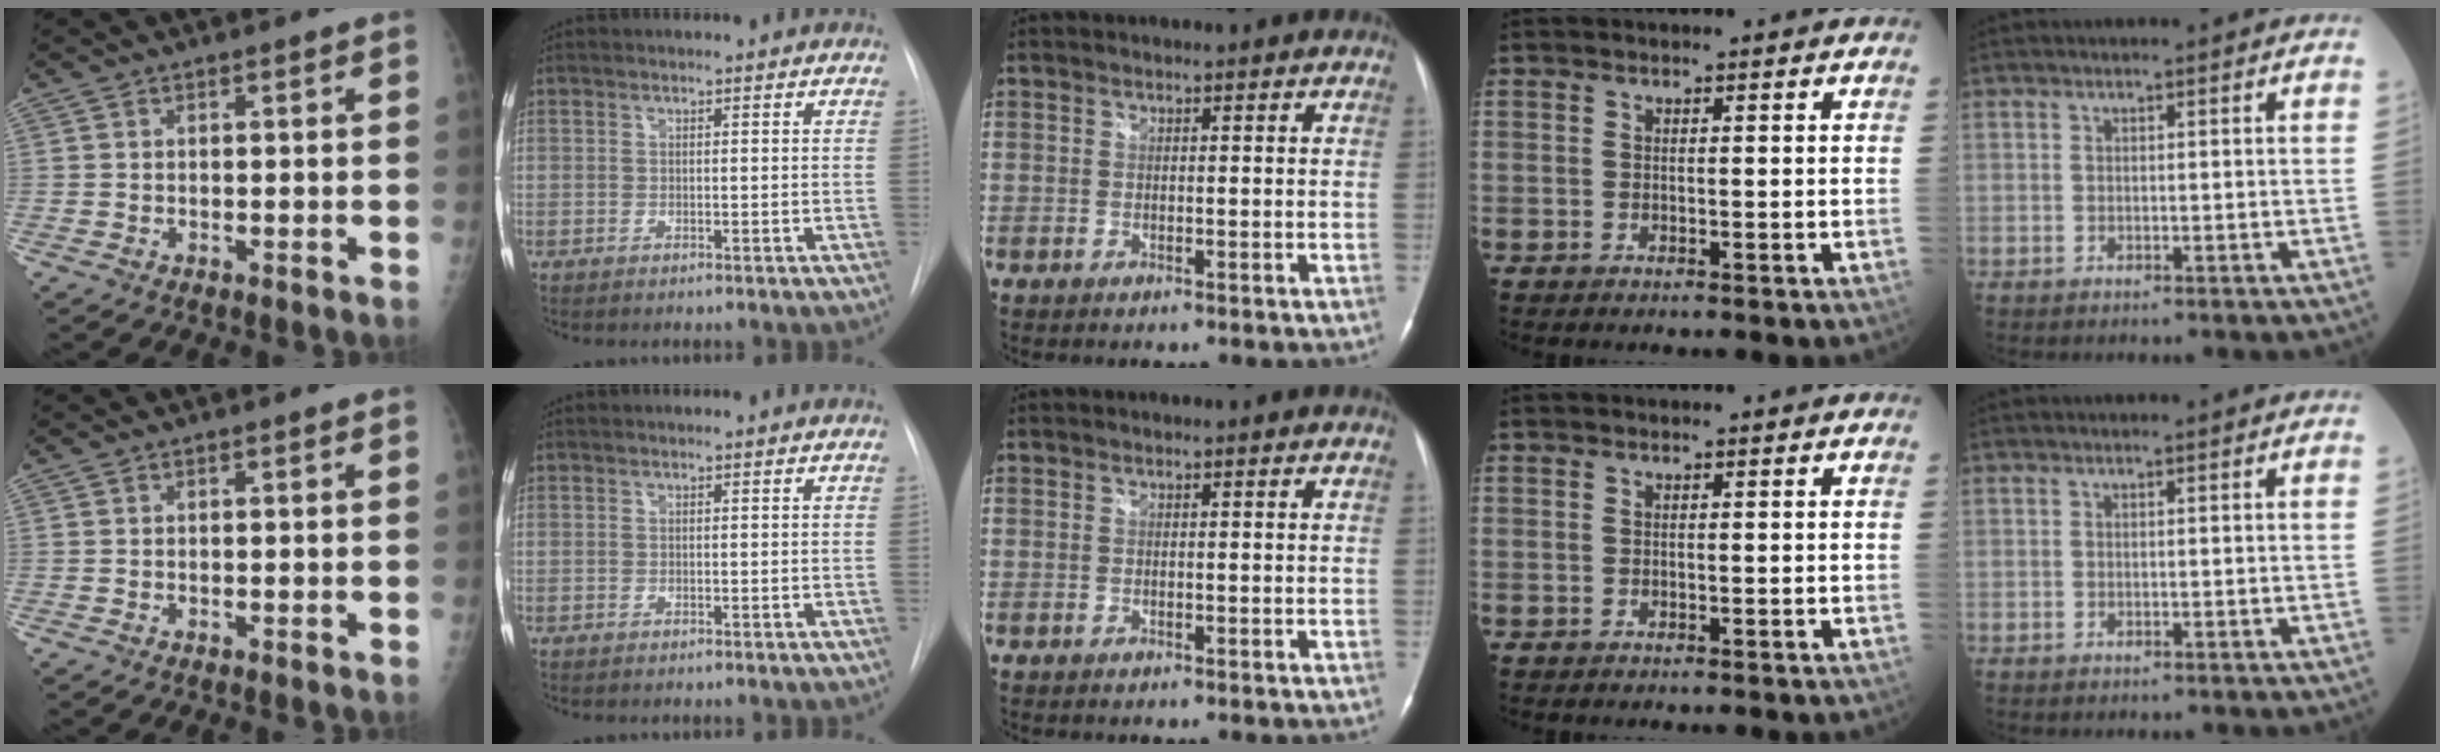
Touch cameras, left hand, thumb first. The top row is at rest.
{}